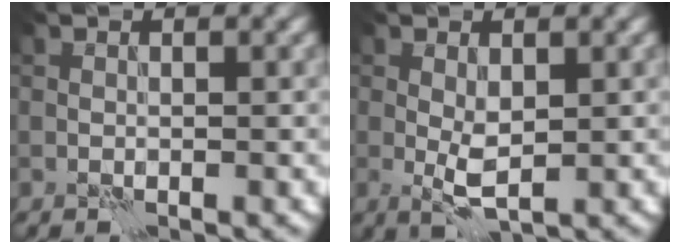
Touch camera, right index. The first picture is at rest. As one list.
[{"total": 2.7, "force": [0.1, 1.1, 2.5], "torque": [-0.048, -0.002, 0.003]}]